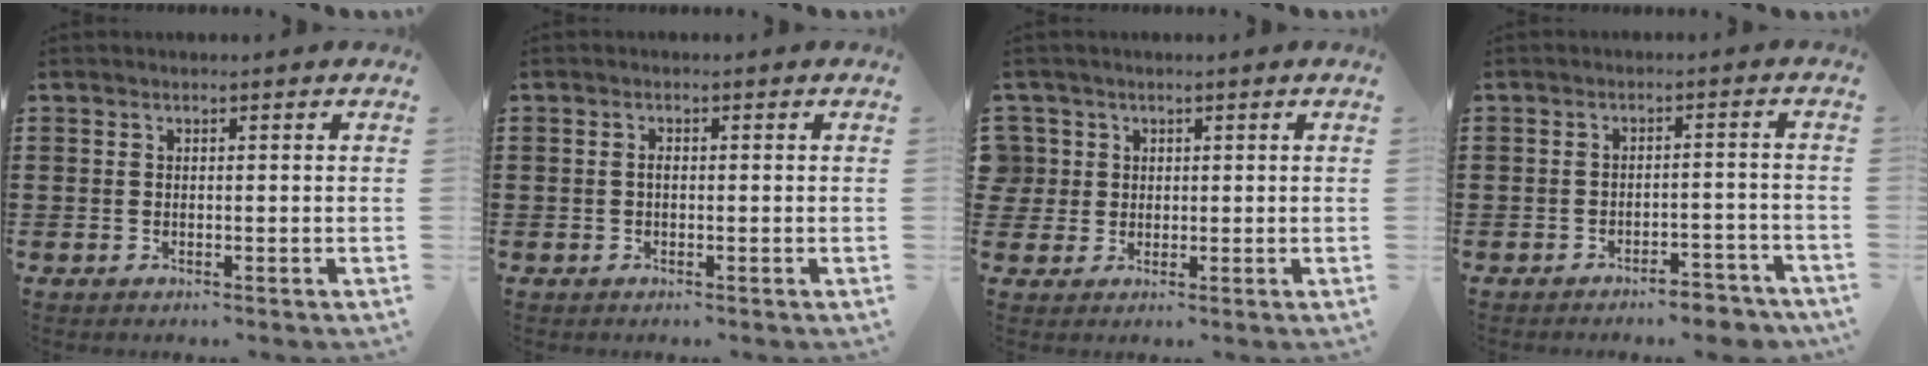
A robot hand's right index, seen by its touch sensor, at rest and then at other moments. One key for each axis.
{"total": 0.9, "fx": -0.1, "fy": 0.4, "fz": 0.8, "tx": -0.018, "ty": -0.002, "tz": -0.003}
{"total": 3.0, "fx": 0.6, "fy": 2.9, "fz": 0.0, "tx": -0.015, "ty": 0.011, "tz": 0.009}
{"total": 3.9, "fx": -3.7, "fy": 0.3, "fz": 1.2, "tx": -0.021, "ty": 0.001, "tz": -0.073}